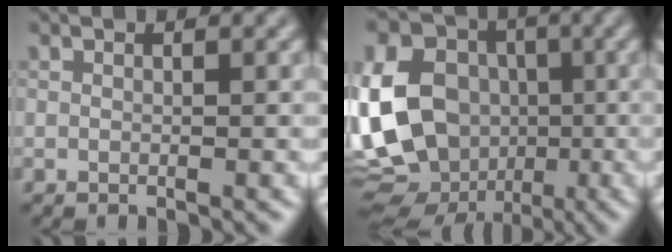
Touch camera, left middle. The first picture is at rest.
{"total": 16.6, "force": [-2.6, 14.1, 8.4], "torque": [-0.184, -0.001, -0.075]}